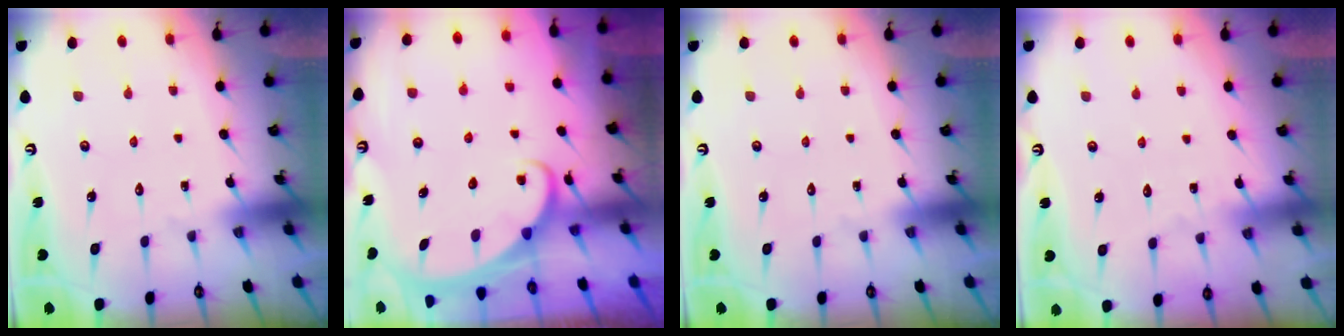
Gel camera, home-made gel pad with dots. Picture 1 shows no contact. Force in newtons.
{"total": 2.4, "press": 2.3, "slide": 0.3}
{"total": 0.0}
{"total": 2.8, "press": 2.8, "slide": 0.3}